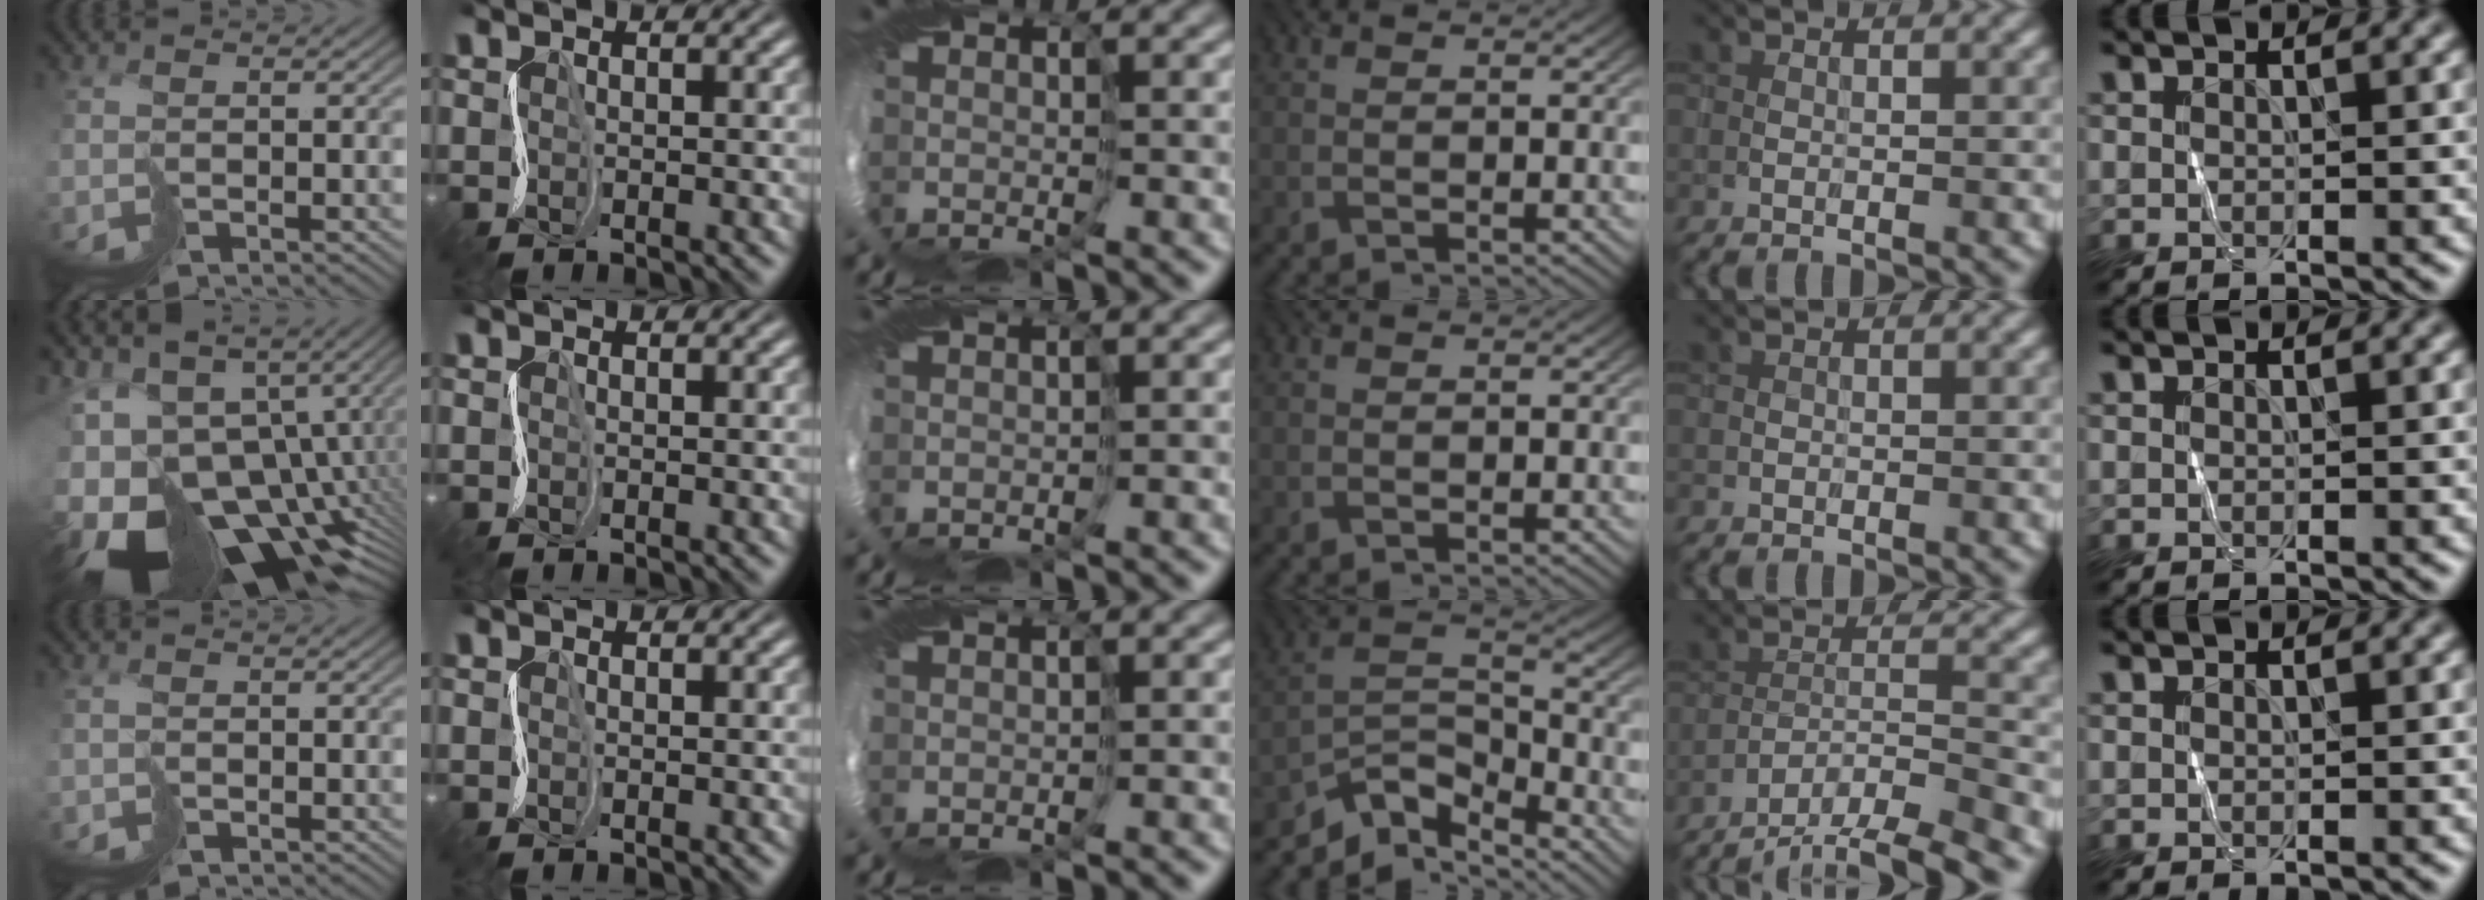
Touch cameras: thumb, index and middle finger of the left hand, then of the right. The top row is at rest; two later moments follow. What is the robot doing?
{"motion": "cut", "object": "tape"}